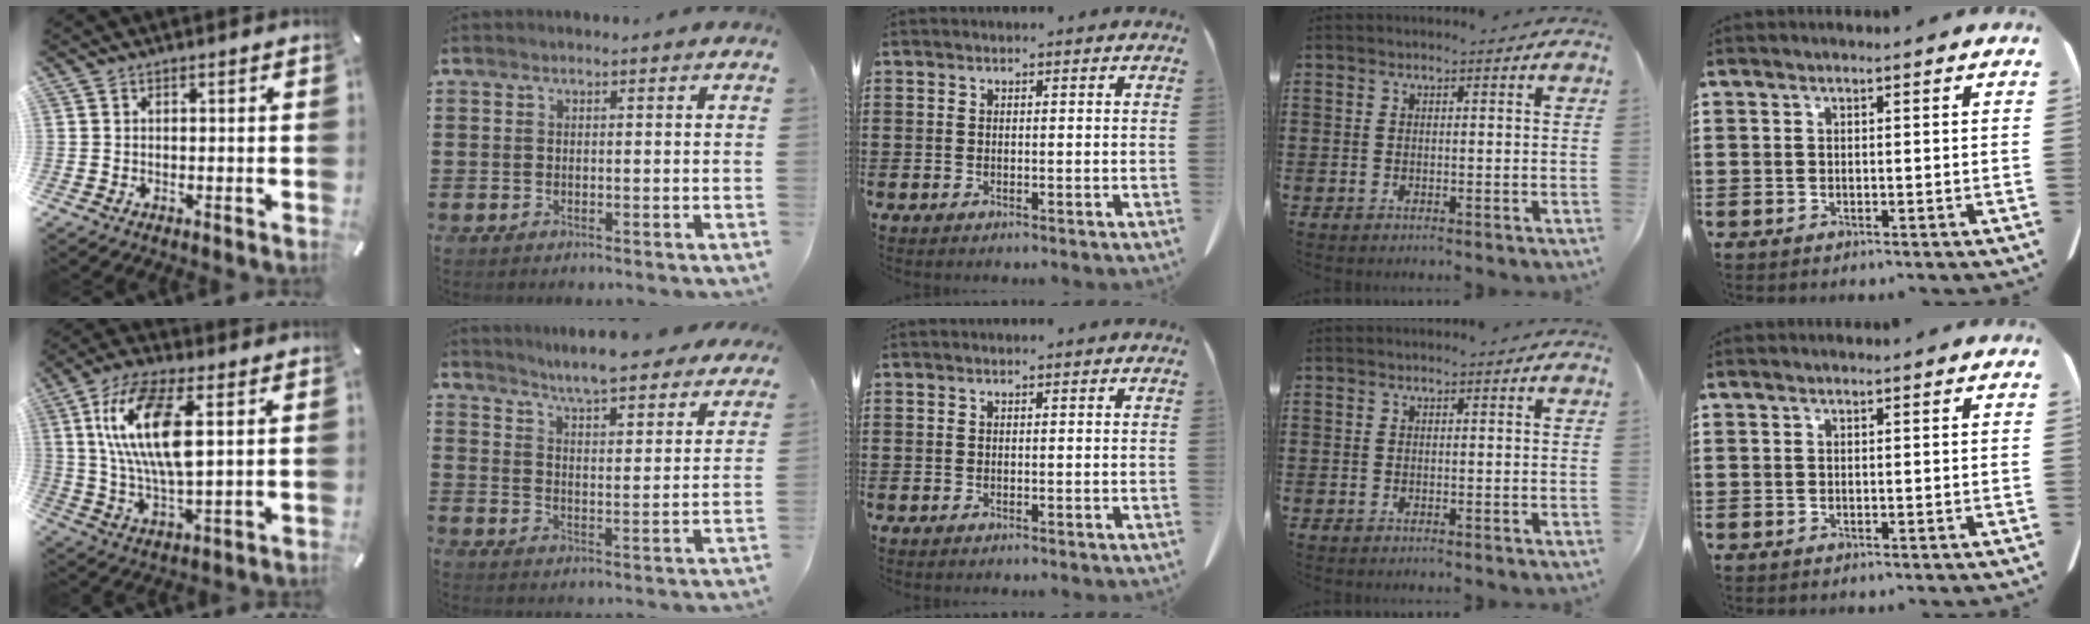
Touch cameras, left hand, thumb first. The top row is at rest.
{"thumb": {"total": 16.5, "force": [4.8, 6.9, 14.2], "torque": [-0.299, -0.004, 0.079]}, "index": {"total": 5.4, "force": [5.3, -0.6, 0.8], "torque": [-0.041, -0.040, 0.089]}}